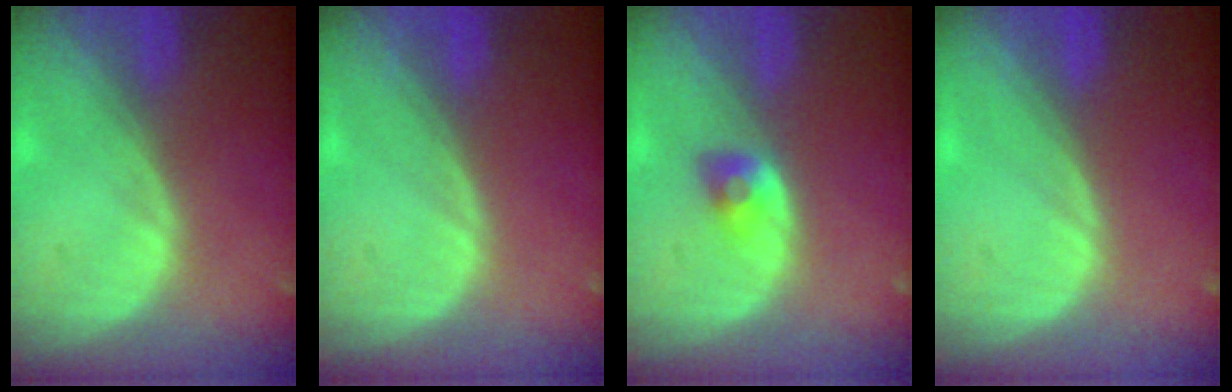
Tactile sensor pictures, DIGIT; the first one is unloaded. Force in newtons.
{"total": 0.0}
{"total": 2.8, "press": 2.5, "slide": 1.3}
{"total": 0.0}